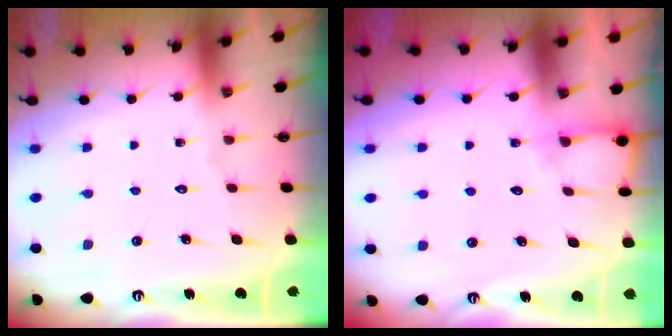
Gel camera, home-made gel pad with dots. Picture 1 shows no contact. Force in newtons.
{"total": 5.7, "press": 5.7, "slide": 0.4}